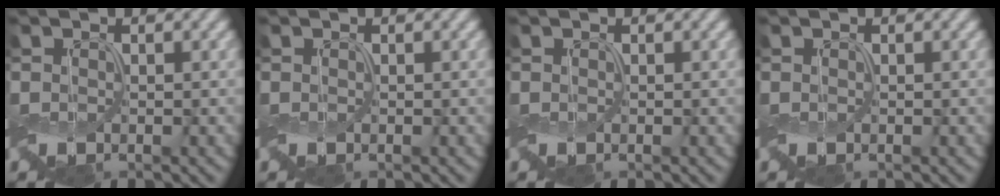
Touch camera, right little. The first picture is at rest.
{"total": 0.0}
{"total": 0.0}
{"total": 0.0}